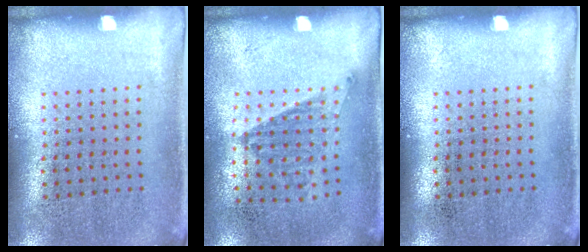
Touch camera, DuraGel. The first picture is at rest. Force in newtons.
{"total": 1.2, "press": 0.9, "slide": 0.7}
{"total": 0.0}